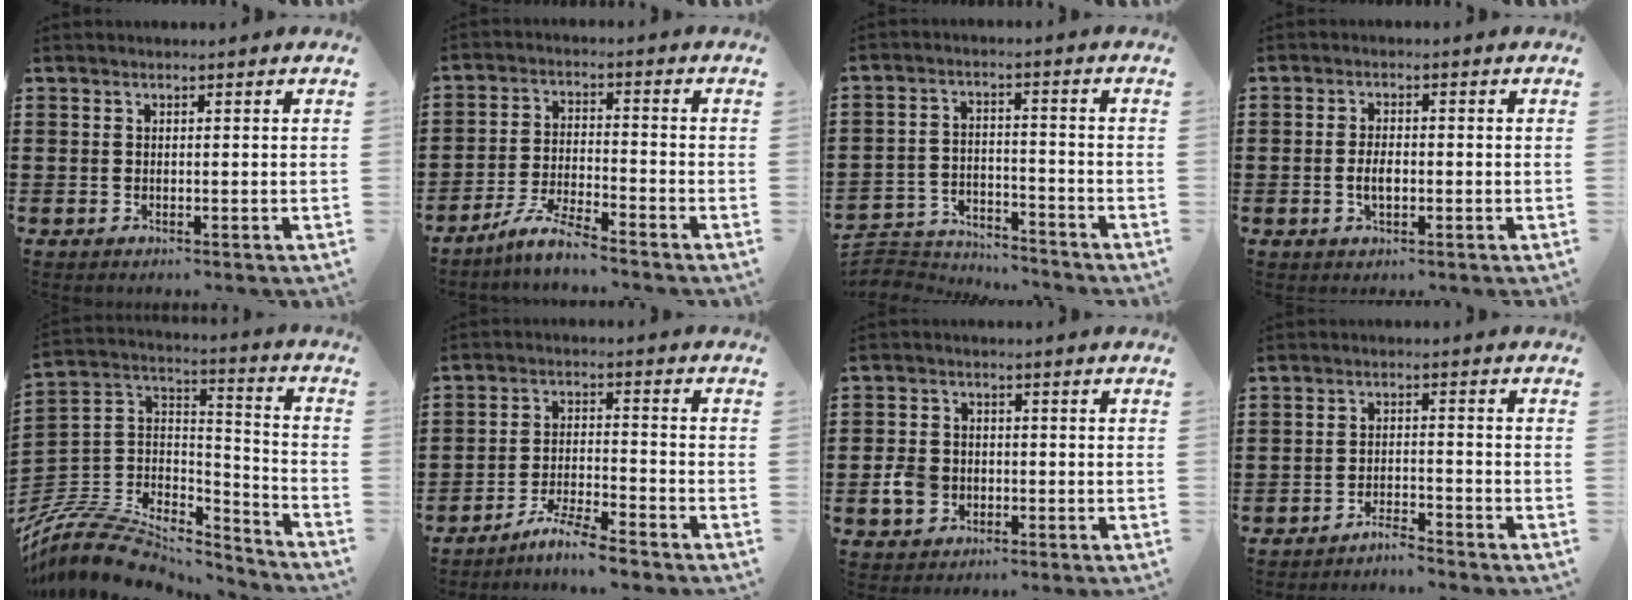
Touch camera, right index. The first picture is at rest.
{"total": 5.5, "force": [-4.9, 0.1, 2.5], "torque": [-0.062, -0.007, -0.098]}
{"total": 4.4, "force": [-4.3, 0.7, 0.0], "torque": [-0.015, 0.004, -0.092]}
{"total": 3.1, "force": [-0.5, 1.5, 2.6], "torque": [-0.057, 0.000, -0.011]}
{"total": 10.0, "force": [-8.1, 4.2, 3.9], "torque": [-0.091, 0.014, -0.160]}
{"total": 5.4, "force": [-5.0, -0.2, 2.1], "torque": [-0.050, -0.008, -0.099]}
{"total": 4.5, "force": [-1.3, 3.5, 2.4], "torque": [-0.061, 0.002, -0.026]}
{"total": 2.9, "force": [-2.9, -0.1, 0.3], "torque": [-0.011, -0.001, -0.059]}